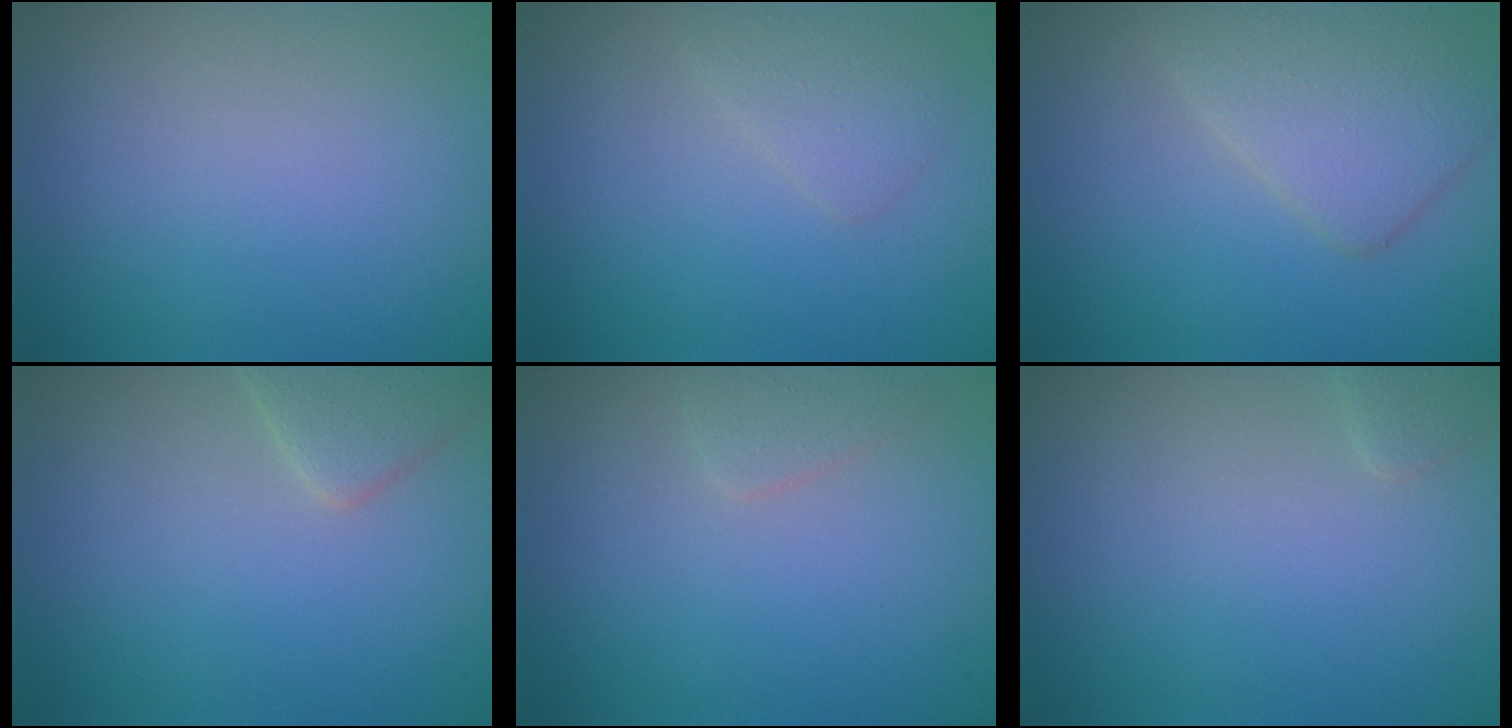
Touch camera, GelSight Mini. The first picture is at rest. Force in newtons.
{"total": 1.7, "press": 1.7, "slide": 0.1}
{"total": 4.1, "press": 4.1, "slide": 0.4}
{"total": 2.4, "press": 2.4, "slide": 0.1}
{"total": 1.2, "press": 1.2, "slide": 0.1}
{"total": 0.8, "press": 0.8, "slide": 0.0}